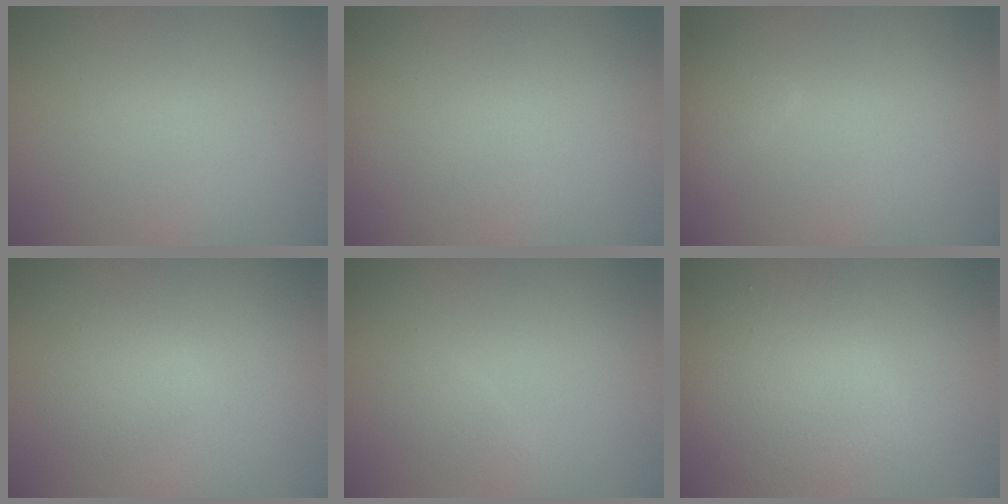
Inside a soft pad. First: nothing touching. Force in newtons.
{"total": 0.0}
{"total": 1.2, "press": 1.2, "slide": 0.1}
{"total": 1.8, "press": 1.8, "slide": 0.1}
{"total": 1.0, "press": 1.0, "slide": 0.1}
{"total": 4.1, "press": 4.1, "slide": 0.0}